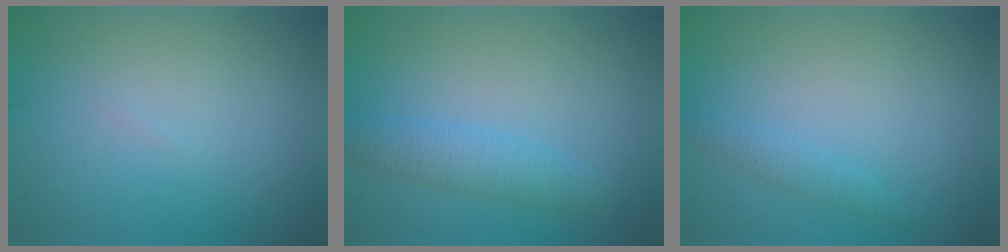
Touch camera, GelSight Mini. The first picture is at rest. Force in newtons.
{"total": 2.4, "press": 2.4, "slide": 0.1}
{"total": 1.1, "press": 1.1, "slide": 0.1}